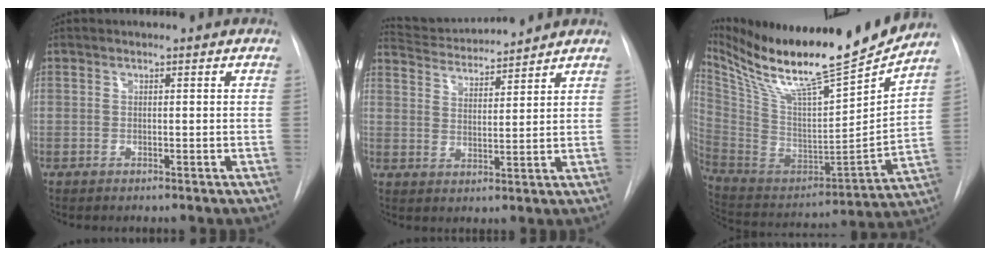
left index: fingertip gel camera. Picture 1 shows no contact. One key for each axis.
{"total": 8.8, "fx": 8.5, "fy": 0.1, "fz": 2.0, "tx": -0.046, "ty": 0.012, "tz": 0.149}
{"total": 23.5, "fx": 20.1, "fy": 1.0, "fz": 12.0, "tx": -0.226, "ty": -0.057, "tz": 0.336}